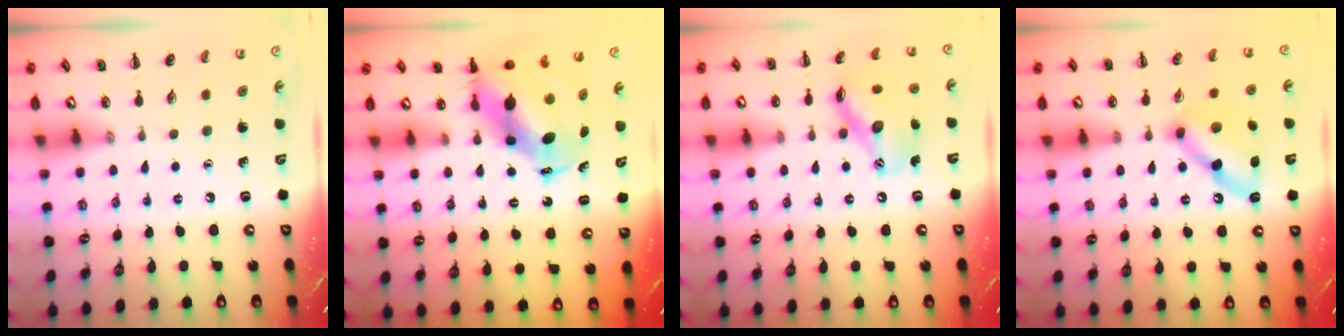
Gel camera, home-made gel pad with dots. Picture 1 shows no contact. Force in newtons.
{"total": 9.2, "press": 9.0, "slide": 2.0}
{"total": 13.9, "press": 13.6, "slide": 2.4}
{"total": 10.7, "press": 10.7, "slide": 0.9}